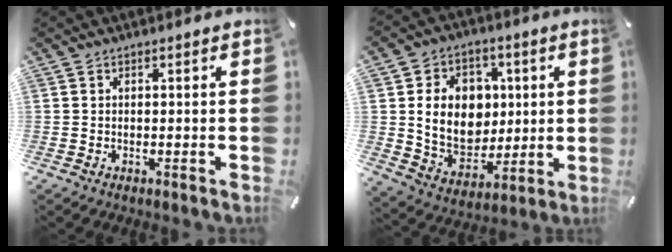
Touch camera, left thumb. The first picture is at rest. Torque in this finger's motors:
{"motor_torque": [0.64, 0.65, 0.48, 0.01, 0.18]}